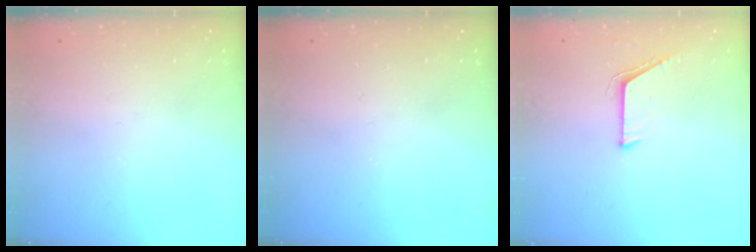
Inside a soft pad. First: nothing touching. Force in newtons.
{"total": 0.0}
{"total": 5.7, "press": 5.7, "slide": 0.5}